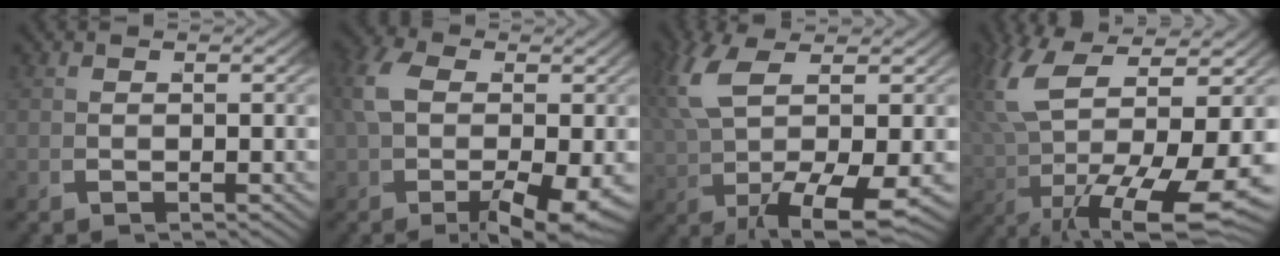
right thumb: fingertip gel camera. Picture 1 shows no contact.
{"total": 7.0, "force": [-0.5, 4.1, 5.6], "torque": [-0.115, -0.018, 0.006]}
{"total": 7.1, "force": [0.5, 2.9, 6.5], "torque": [-0.143, -0.016, 0.028]}
{"total": 12.0, "force": [1.4, 6.4, 10.1], "torque": [-0.209, -0.018, 0.037]}